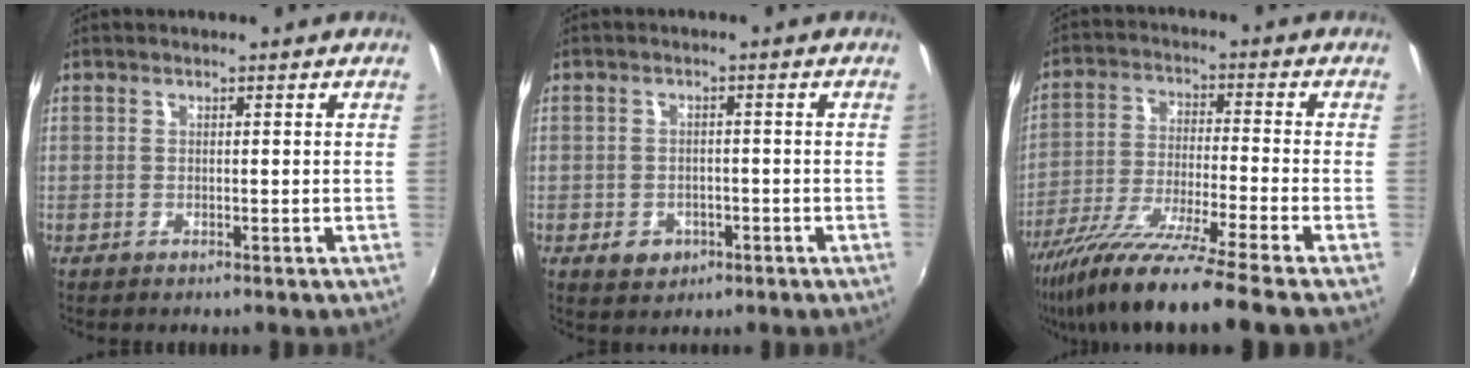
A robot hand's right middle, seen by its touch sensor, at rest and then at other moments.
{"total": 4.5, "force": [-2.0, 3.5, 1.9], "torque": [-0.047, 0.003, -0.022]}
{"total": 16.7, "force": [-13.5, -1.6, 9.7], "torque": [-0.184, -0.047, -0.235]}